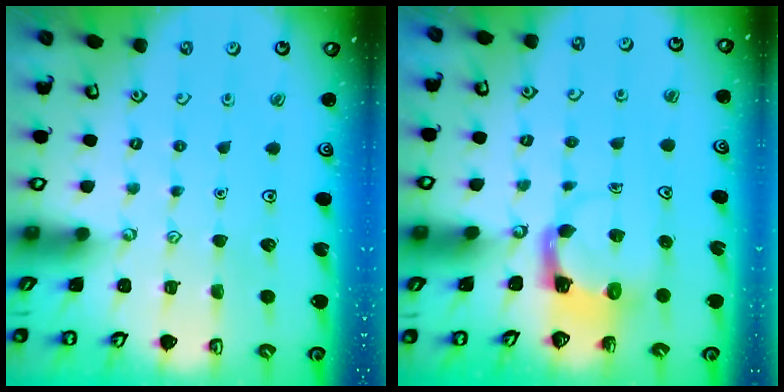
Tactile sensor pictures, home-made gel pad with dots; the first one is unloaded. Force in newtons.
{"total": 3.9, "press": 3.9, "slide": 0.7}